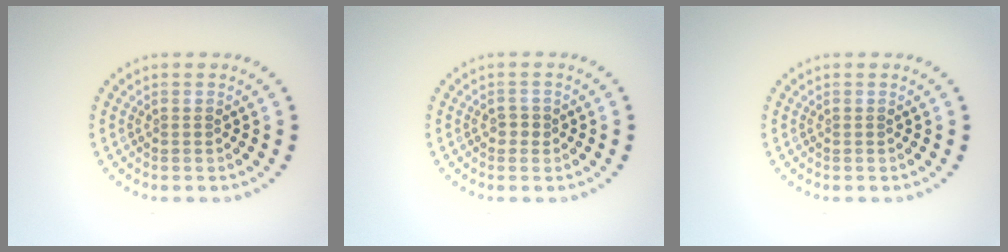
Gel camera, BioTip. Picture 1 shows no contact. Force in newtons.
{"total": 1.1, "press": 1.0, "slide": 0.4}
{"total": 0.0}